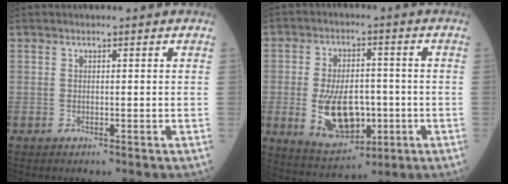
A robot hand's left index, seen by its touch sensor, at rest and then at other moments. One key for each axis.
{"total": 11.3, "fx": -2.4, "fy": 6.1, "fz": 9.3, "tx": -0.178, "ty": -0.001, "tz": -0.028}